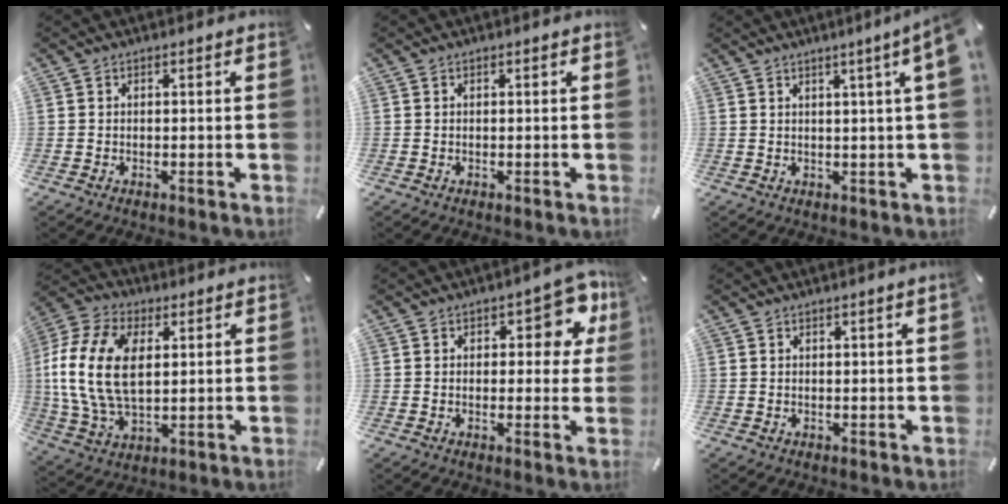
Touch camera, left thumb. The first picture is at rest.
{"total": 0.0}
{"total": 6.0, "force": [2.9, -0.5, 5.2], "torque": [-0.093, -0.010, 0.047]}
{"total": 16.7, "force": [2.4, 10.8, 12.5], "torque": [-0.298, 0.003, 0.040]}
{"total": 10.2, "force": [4.5, 5.1, 7.6], "torque": [-0.081, -0.021, 0.070]}
{"total": 1.1, "force": [0.5, -0.1, 1.0], "torque": [-0.018, -0.002, 0.009]}